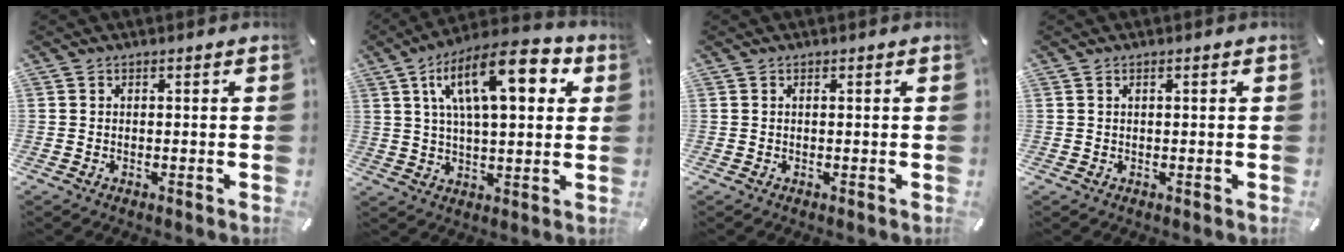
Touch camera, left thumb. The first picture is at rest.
{"total": 18.3, "force": [7.6, 7.5, 14.9], "torque": [-0.249, -0.011, 0.119]}
{"total": 0.0}
{"total": 0.8, "force": [0.2, 0.2, 0.7], "torque": [-0.014, 0.001, 0.003]}